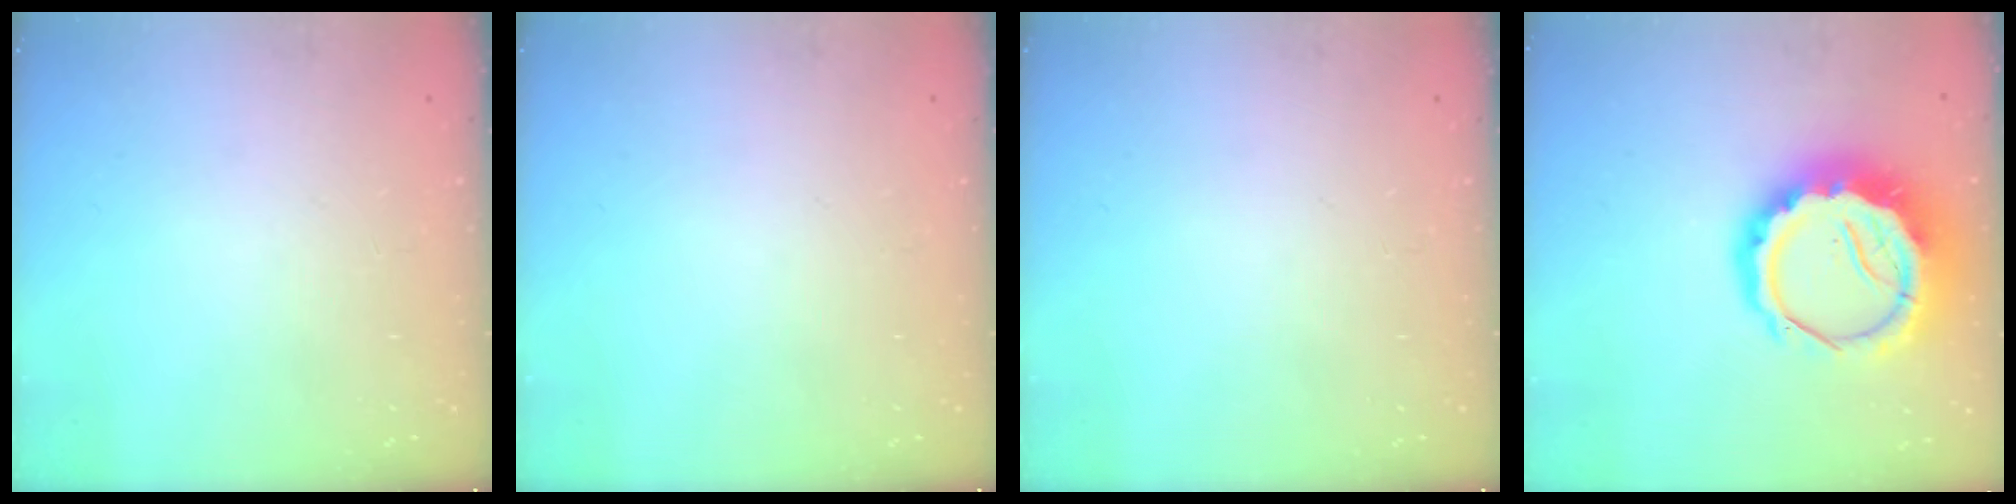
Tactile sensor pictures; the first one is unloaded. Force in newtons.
{"total": 0.0}
{"total": 0.0}
{"total": 17.1, "press": 16.7, "slide": 3.8}